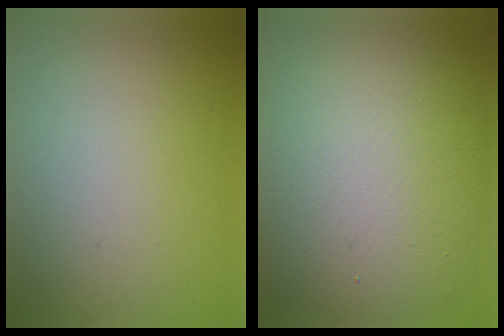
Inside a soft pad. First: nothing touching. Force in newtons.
{"total": 13.5, "press": 13.5, "slide": 0.6}